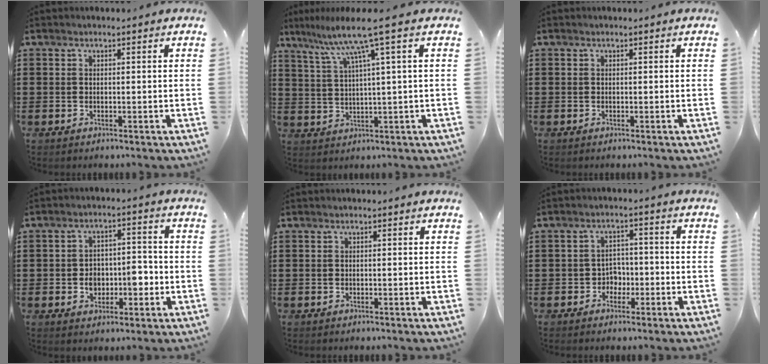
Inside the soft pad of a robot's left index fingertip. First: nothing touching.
{"total": 8.4, "force": [4.3, -0.7, 7.2], "torque": [-0.160, -0.019, 0.068]}
{"total": 0.0}
{"total": 5.6, "force": [-1.4, 4.0, 3.7], "torque": [-0.058, 0.003, -0.031]}
{"total": 0.0}
{"total": 3.1, "force": [-1.7, 2.3, 1.2], "torque": [-0.032, 0.006, -0.038]}